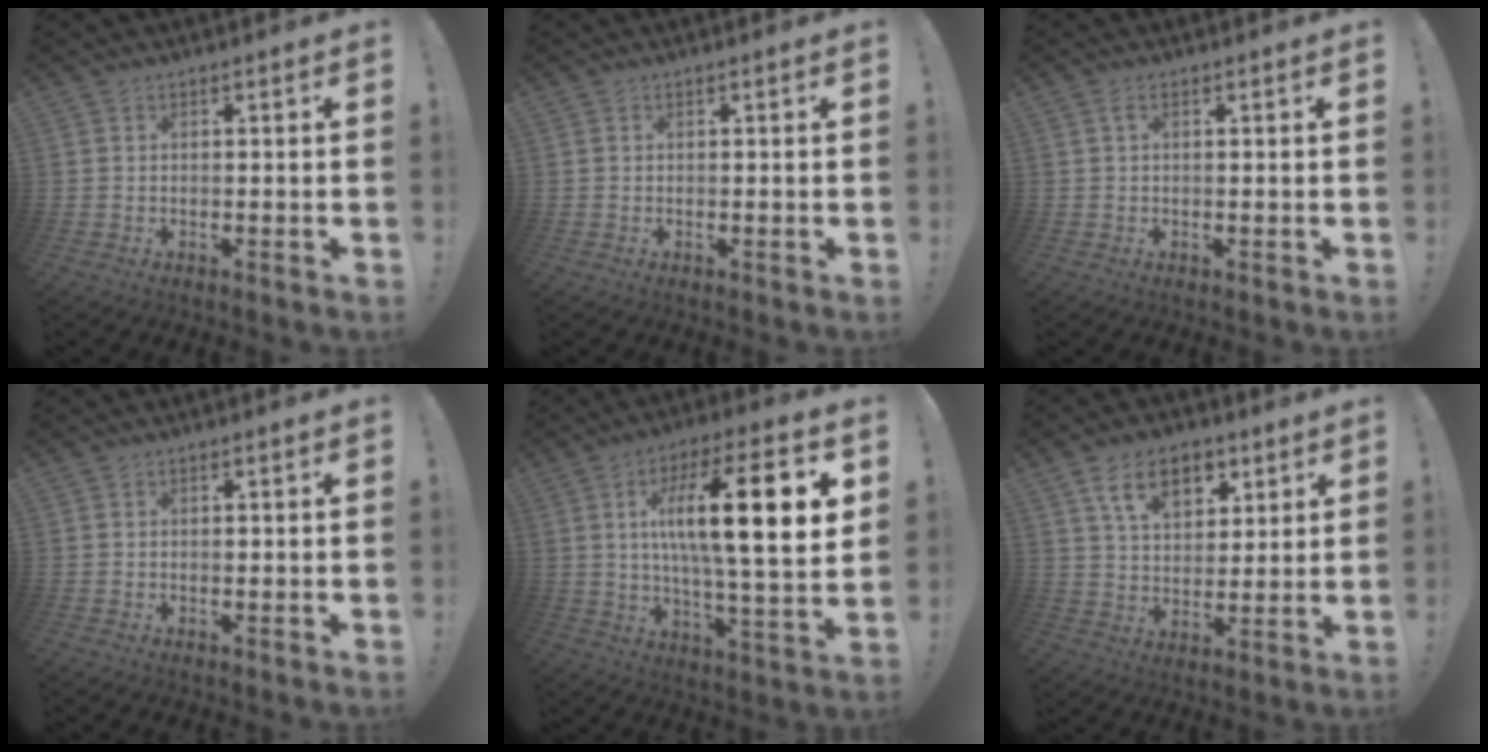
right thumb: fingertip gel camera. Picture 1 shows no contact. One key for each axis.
{"total": 0.0}
{"total": 1.2, "fx": 0.3, "fy": 0.6, "fz": 1.0, "tx": -0.018, "ty": 0.002, "tz": 0.004}
{"total": 0.0}
{"total": 21.3, "fx": 5.0, "fy": 5.1, "fz": 20.1, "tx": -0.318, "ty": -0.016, "tz": 0.060}
{"total": 12.9, "fx": 6.5, "fy": 8.2, "fz": 7.4, "tx": -0.112, "ty": -0.017, "tz": 0.122}